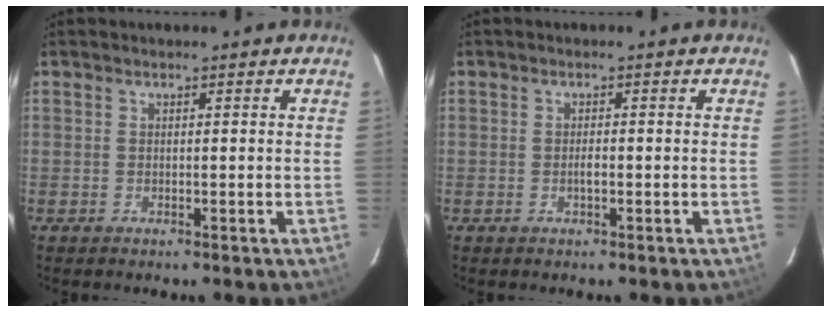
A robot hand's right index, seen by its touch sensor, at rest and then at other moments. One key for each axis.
{"total": 1.3, "fx": -0.3, "fy": 0.4, "fz": 1.1, "tx": -0.022, "ty": 0.001, "tz": -0.005}